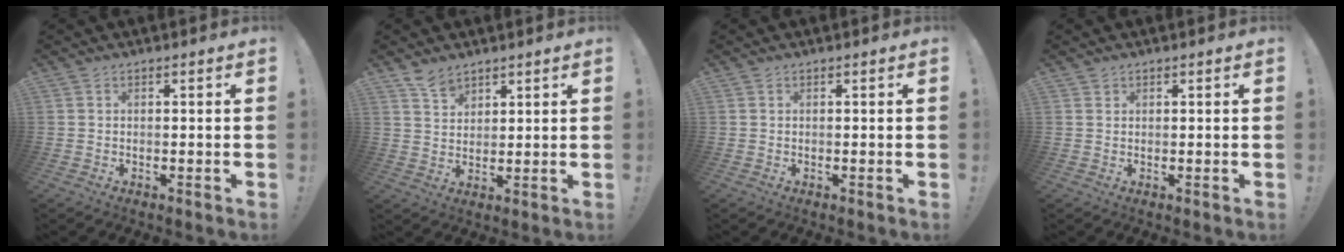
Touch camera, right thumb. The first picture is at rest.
{"total": 5.7, "force": [4.6, 3.1, 1.4], "torque": [-0.022, -0.025, 0.086]}
{"total": 0.0}
{"total": 0.6, "force": [0.5, 0.3, 0.1], "torque": [0.002, -0.002, 0.009]}